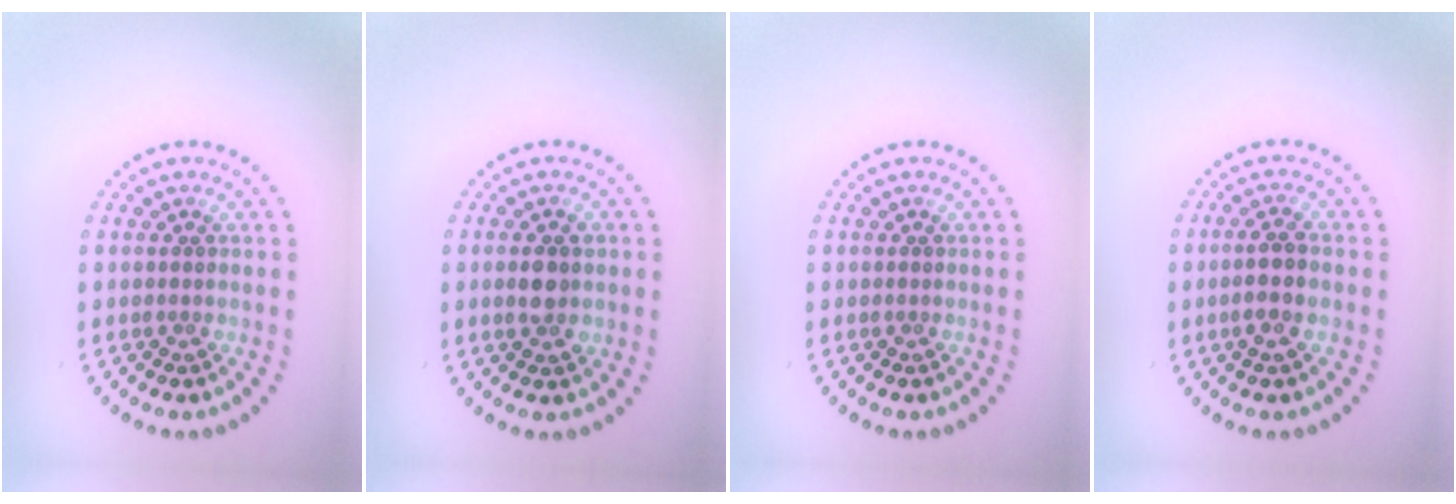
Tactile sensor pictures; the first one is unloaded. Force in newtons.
{"total": 2.6, "press": 2.6, "slide": 0.2}
{"total": 0.0}
{"total": 2.4, "press": 2.2, "slide": 0.9}